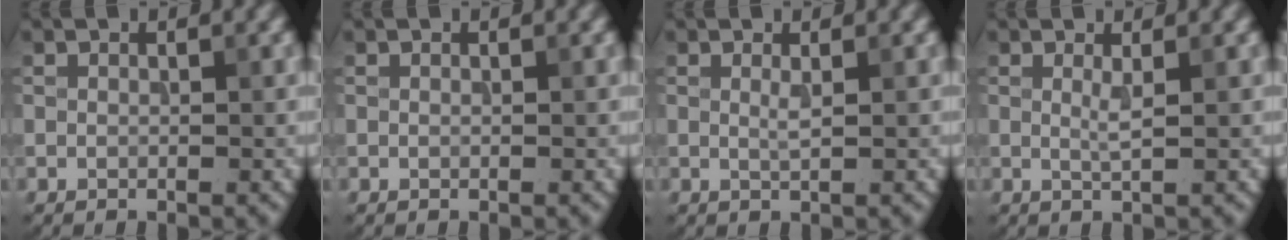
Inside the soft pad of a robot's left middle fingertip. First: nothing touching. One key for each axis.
{"total": 0.0}
{"total": 0.9, "fx": 0.3, "fy": 0.1, "fz": 0.8, "tx": -0.015, "ty": -0.001, "tz": 0.003}
{"total": 1.1, "fx": 0.3, "fy": 0.1, "fz": 1.1, "tx": -0.022, "ty": -0.004, "tz": 0.004}